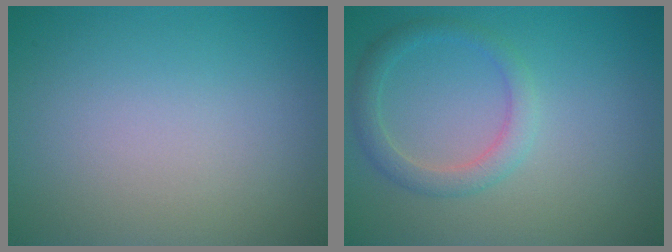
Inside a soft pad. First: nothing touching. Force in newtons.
{"total": 2.3, "press": 2.3, "slide": 0.1}